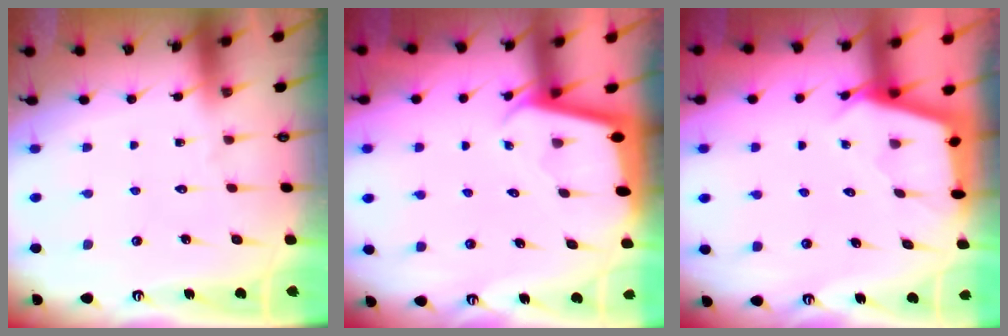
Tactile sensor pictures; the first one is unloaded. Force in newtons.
{"total": 1.9, "press": 1.9, "slide": 0.1}
{"total": 2.6, "press": 2.6, "slide": 0.4}